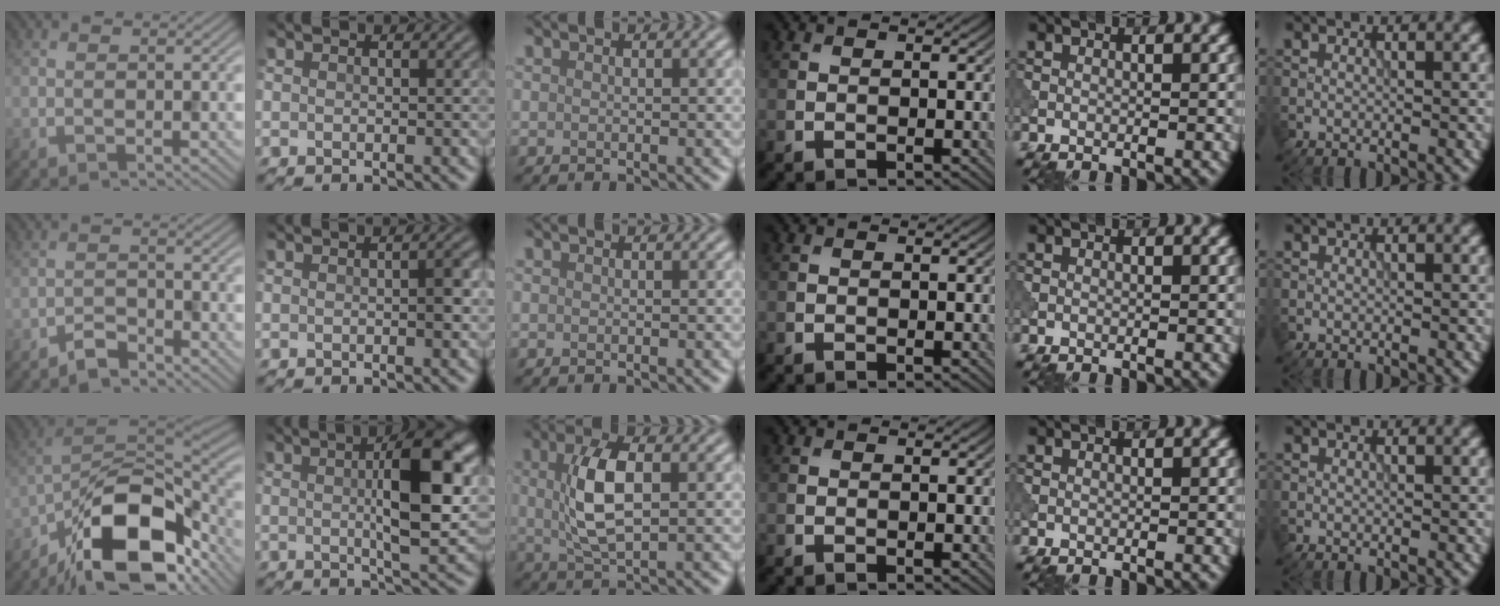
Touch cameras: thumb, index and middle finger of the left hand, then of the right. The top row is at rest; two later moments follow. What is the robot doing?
{"motion": "shake", "object": "bell"}